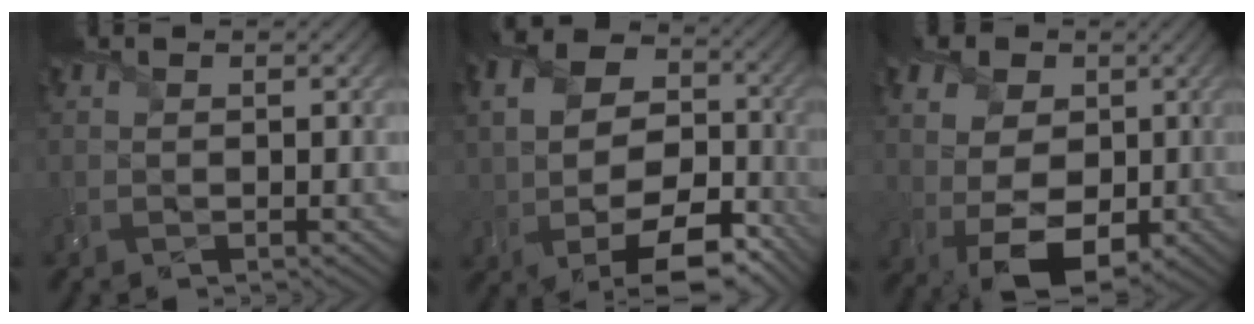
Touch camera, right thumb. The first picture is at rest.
{"total": 14.8, "force": [-4.2, 9.4, 10.6], "torque": [-0.194, -0.023, -0.068]}
{"total": 12.9, "force": [1.2, 10.3, 7.7], "torque": [-0.162, 0.001, 0.008]}